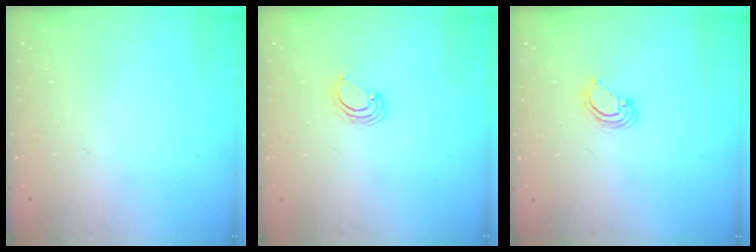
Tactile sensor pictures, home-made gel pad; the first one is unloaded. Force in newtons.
{"total": 2.8, "press": 2.8, "slide": 0.3}
{"total": 3.8, "press": 3.8, "slide": 0.1}